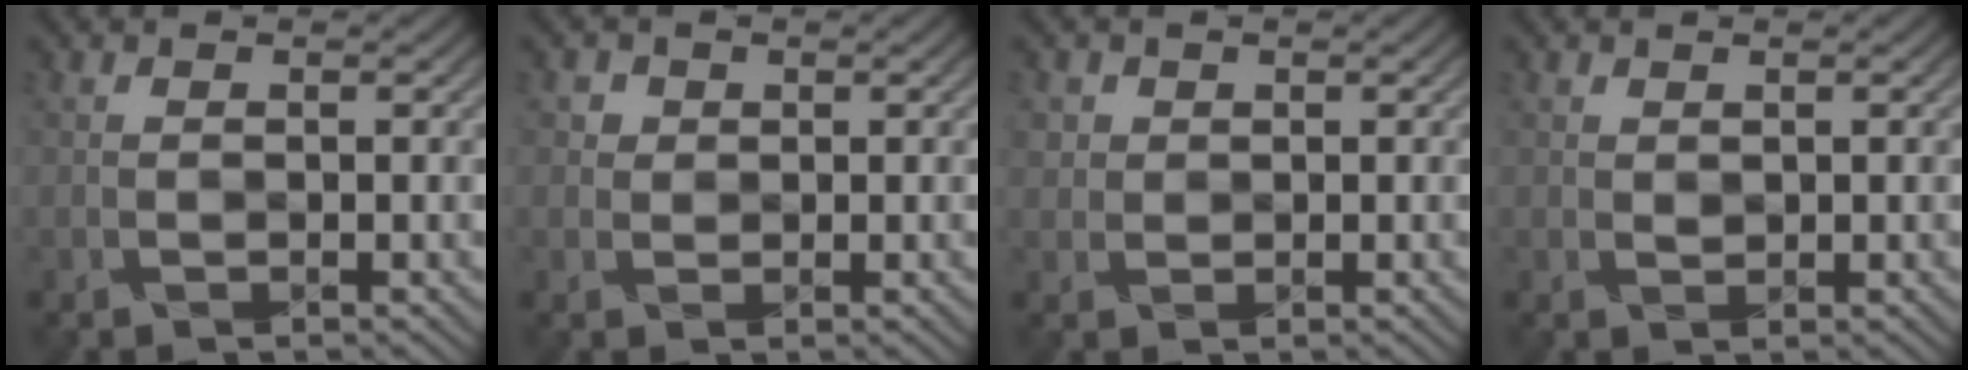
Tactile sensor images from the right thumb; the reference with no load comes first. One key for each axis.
{"total": 2.3, "fx": 1.1, "fy": 2.0, "fz": 0.3, "tx": -0.011, "ty": -0.001, "tz": 0.013}
{"total": 1.9, "fx": 1.0, "fy": 1.6, "fz": 0.0, "tx": -0.005, "ty": -0.001, "tz": 0.013}
{"total": 0.9, "fx": 0.8, "fy": 0.5, "fz": 0.1, "tx": 0.000, "ty": -0.001, "tz": 0.018}